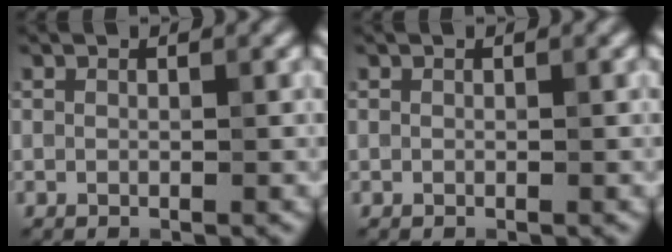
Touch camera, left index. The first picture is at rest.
{"total": 0.0}